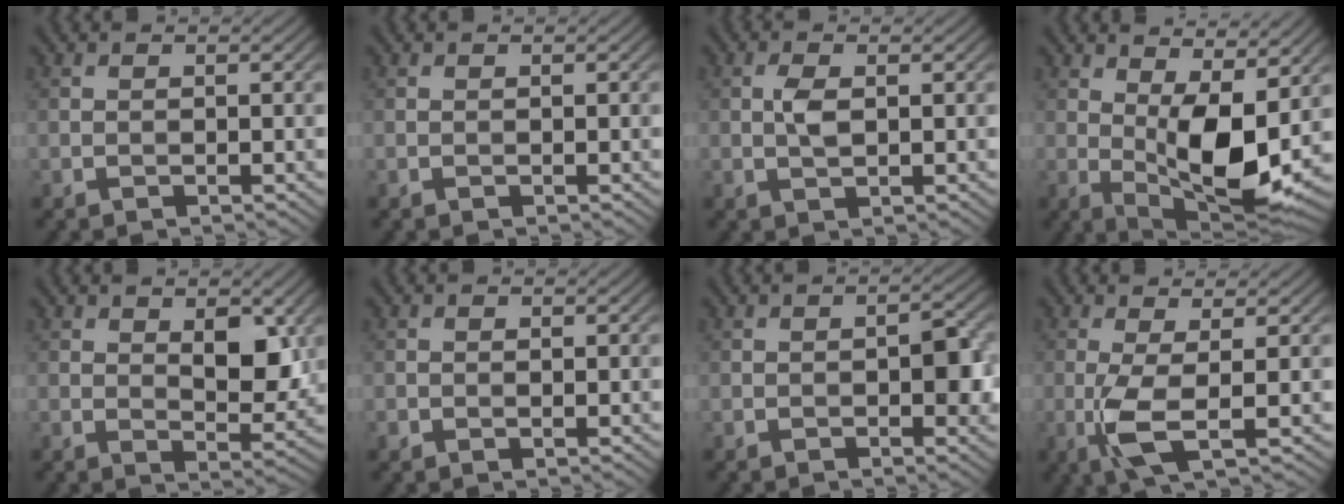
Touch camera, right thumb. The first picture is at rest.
{"total": 0.0}
{"total": 2.2, "force": [0.3, 1.0, 1.9], "torque": [-0.044, 0.004, 0.004]}
{"total": 11.5, "force": [1.8, 4.8, 10.3], "torque": [-0.180, -0.010, 0.033]}
{"total": 6.2, "force": [1.9, 3.2, 5.0], "torque": [-0.076, -0.009, 0.036]}
{"total": 0.7, "force": [-0.1, 0.5, 0.4], "torque": [-0.006, -0.002, -0.003]}
{"total": 3.4, "force": [-0.5, 1.6, 3.0], "torque": [-0.036, 0.002, -0.006]}
{"total": 4.7, "force": [-0.7, 0.9, 4.6], "torque": [-0.107, -0.001, -0.018]}